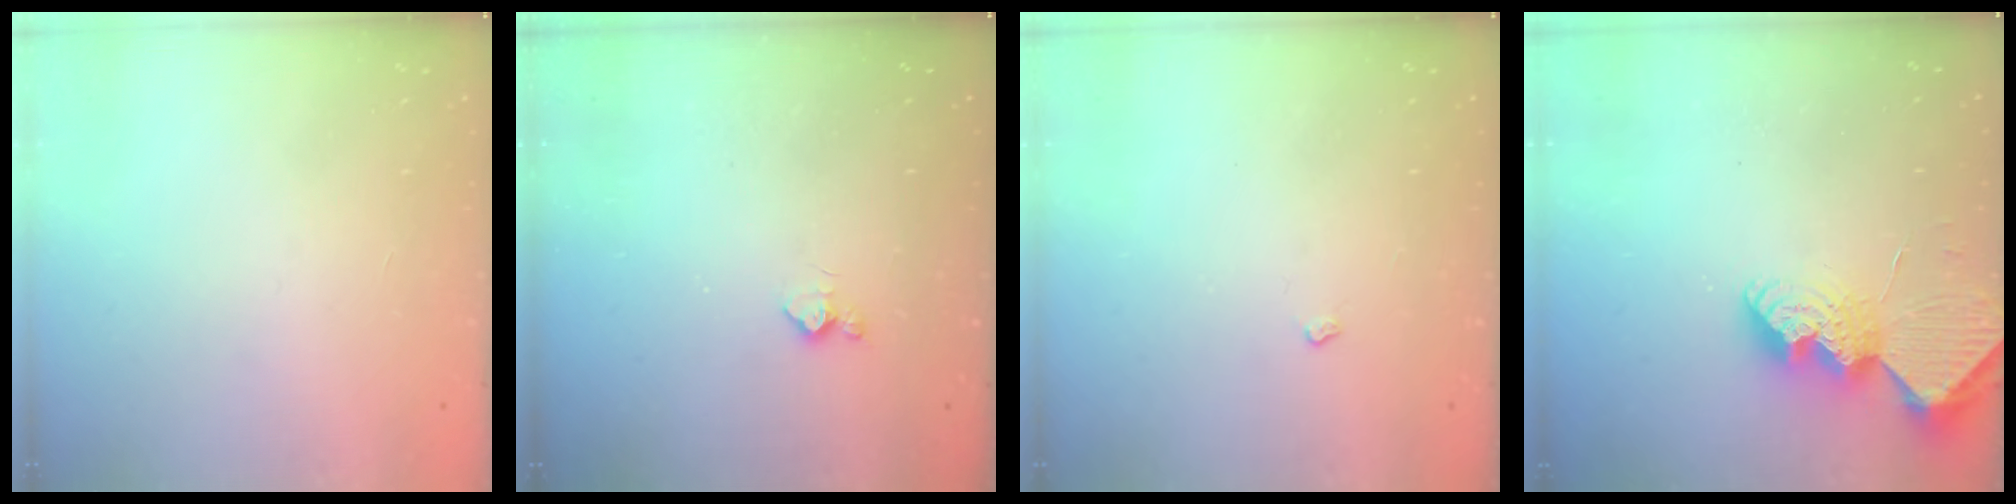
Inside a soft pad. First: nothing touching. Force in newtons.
{"total": 3.6, "press": 3.6, "slide": 0.5}
{"total": 3.2, "press": 3.2, "slide": 0.4}
{"total": 10.7, "press": 10.7, "slide": 0.5}